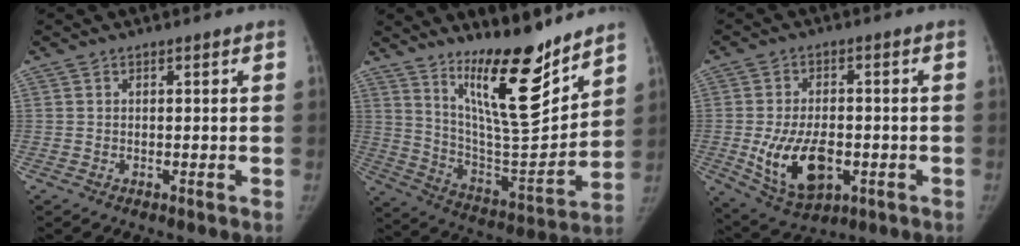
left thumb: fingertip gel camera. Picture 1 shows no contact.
{"total": 19.6, "force": [14.0, 4.6, 12.9], "torque": [-0.165, -0.113, 0.243]}
{"total": 12.6, "force": [-2.9, 7.3, 9.9], "torque": [-0.164, 0.003, -0.035]}